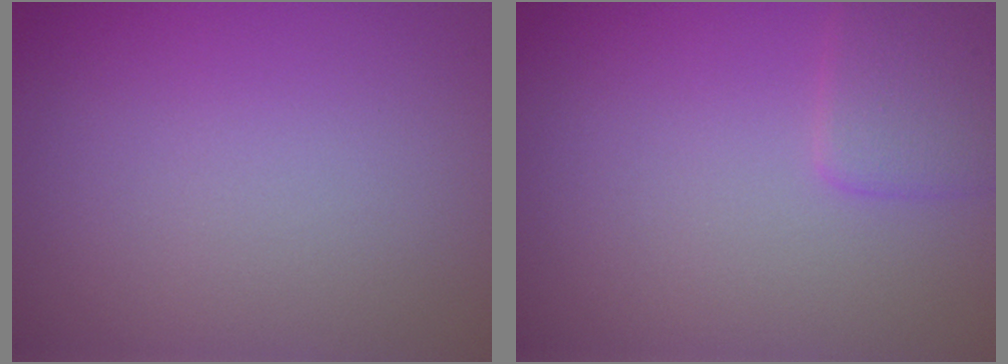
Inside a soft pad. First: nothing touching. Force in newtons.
{"total": 2.3, "press": 2.3, "slide": 0.1}